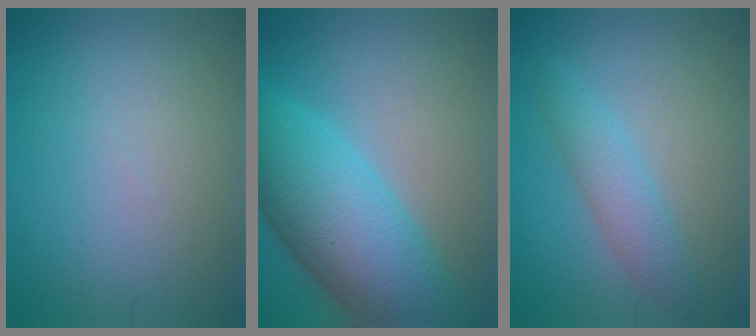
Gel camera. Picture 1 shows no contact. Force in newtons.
{"total": 10.8, "press": 10.8, "slide": 0.4}
{"total": 2.7, "press": 2.7, "slide": 0.1}